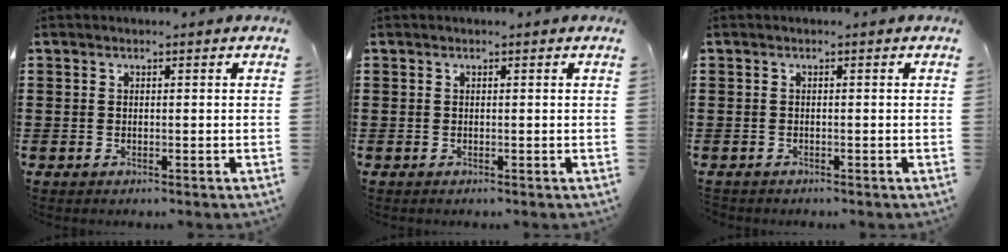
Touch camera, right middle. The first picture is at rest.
{"total": 0.0}
{"total": 0.6, "force": [-0.6, 0.2, -0.1], "torque": [0.000, 0.002, -0.013]}